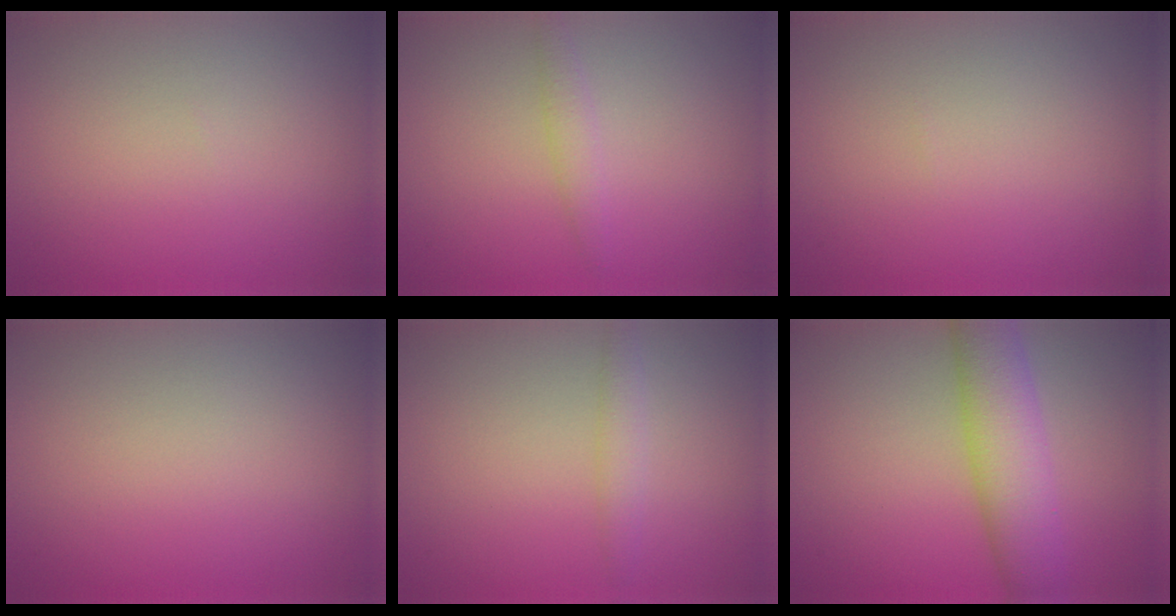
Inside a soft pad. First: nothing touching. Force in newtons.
{"total": 1.4, "press": 1.4, "slide": 0.1}
{"total": 0.0}
{"total": 0.0}
{"total": 1.5, "press": 1.5, "slide": 0.2}
{"total": 6.3, "press": 6.3, "slide": 0.2}